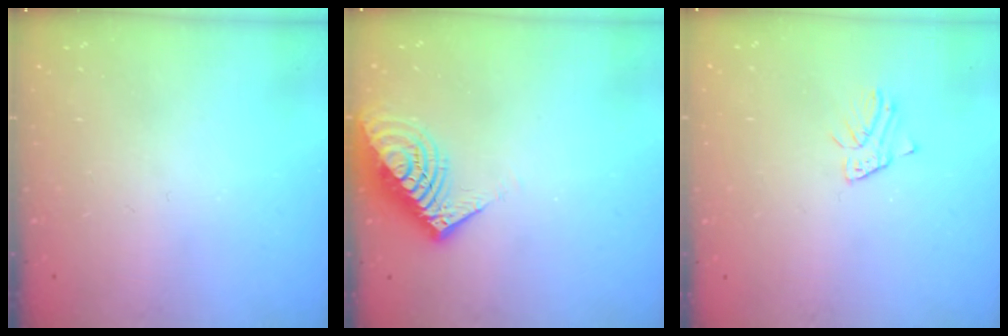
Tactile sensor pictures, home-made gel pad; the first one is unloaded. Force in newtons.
{"total": 14.1, "press": 14.0, "slide": 1.4}
{"total": 2.1, "press": 2.1, "slide": 0.1}